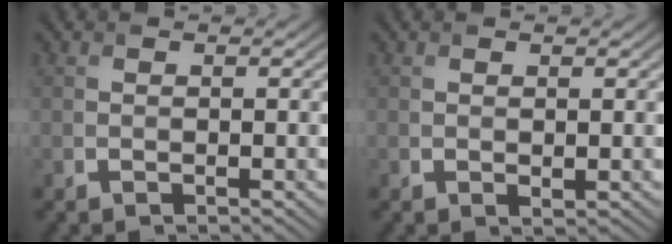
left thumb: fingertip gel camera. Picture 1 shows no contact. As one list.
[{"total": 0.5, "force": [0.2, 0.3, 0.4], "torque": [-0.004, -0.003, 0.003]}]